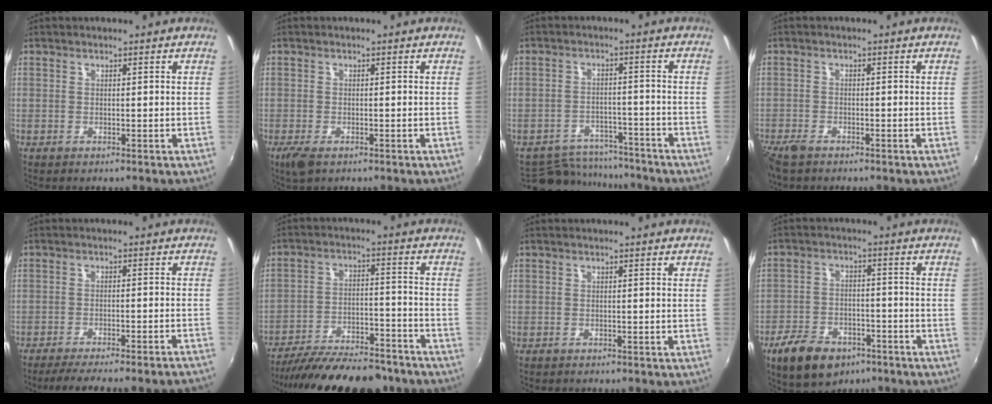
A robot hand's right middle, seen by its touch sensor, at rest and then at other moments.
{"total": 3.2, "force": [-2.0, 1.4, 2.2], "torque": [-0.048, -0.012, -0.035]}
{"total": 11.7, "force": [-10.6, 4.4, 2.4], "torque": [-0.065, 0.016, -0.148]}
{"total": 4.0, "force": [-3.2, 1.5, 1.9], "torque": [-0.052, -0.015, -0.065]}
{"total": 12.6, "force": [-11.4, -0.6, 5.4], "torque": [-0.095, -0.019, -0.157]}
{"total": 22.2, "force": [-19.1, 6.0, 9.7], "torque": [-0.184, -0.020, -0.269]}
{"total": 0.8, "force": [-0.7, 0.4, 0.0], "torque": [-0.004, -0.002, -0.011]}
{"total": 12.6, "force": [-7.9, 7.4, 6.5], "torque": [-0.153, -0.006, -0.125]}